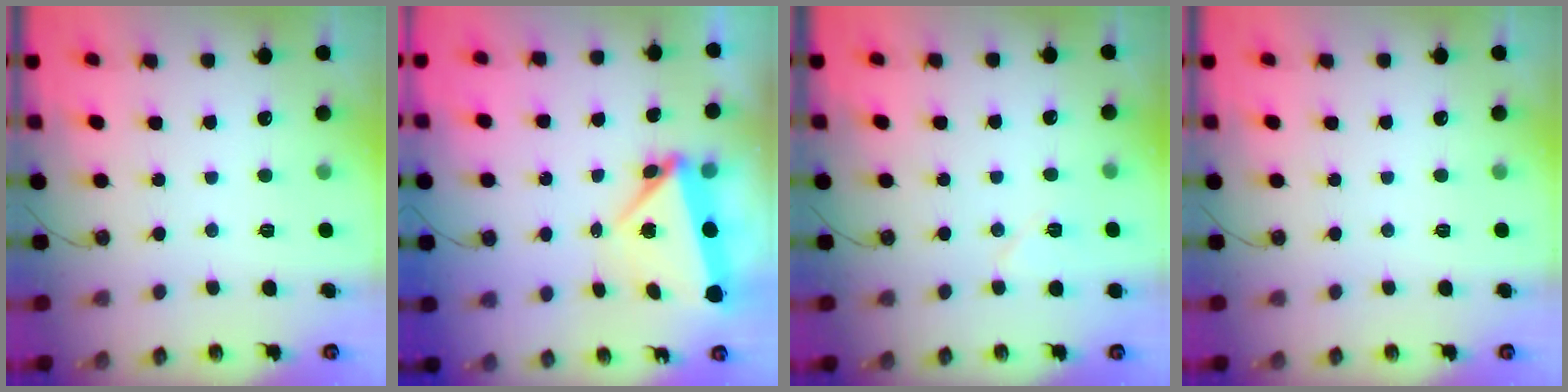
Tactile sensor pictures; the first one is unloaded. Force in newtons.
{"total": 6.1, "press": 4.6, "slide": 4.1}
{"total": 7.3, "press": 6.4, "slide": 3.6}
{"total": 0.0}